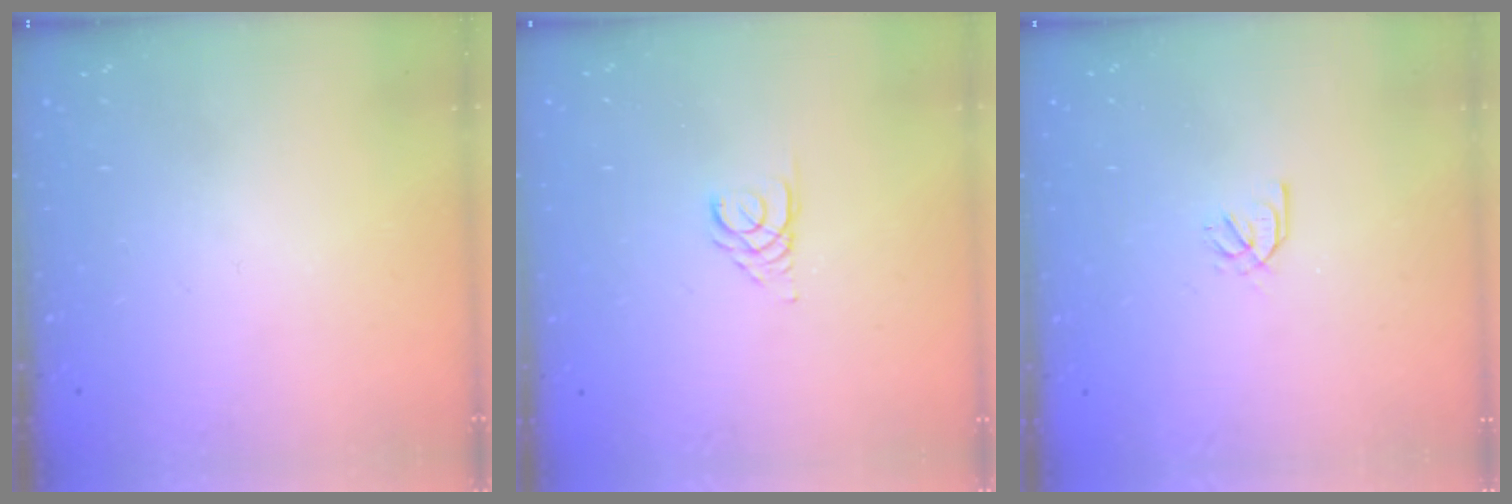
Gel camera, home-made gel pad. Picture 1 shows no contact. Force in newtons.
{"total": 2.6, "press": 2.6, "slide": 0.2}
{"total": 1.8, "press": 1.8, "slide": 0.4}